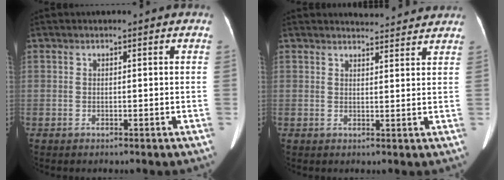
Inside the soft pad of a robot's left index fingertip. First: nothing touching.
{"total": 5.7, "force": [5.6, 0.7, 0.6], "torque": [-0.011, 0.013, 0.063]}